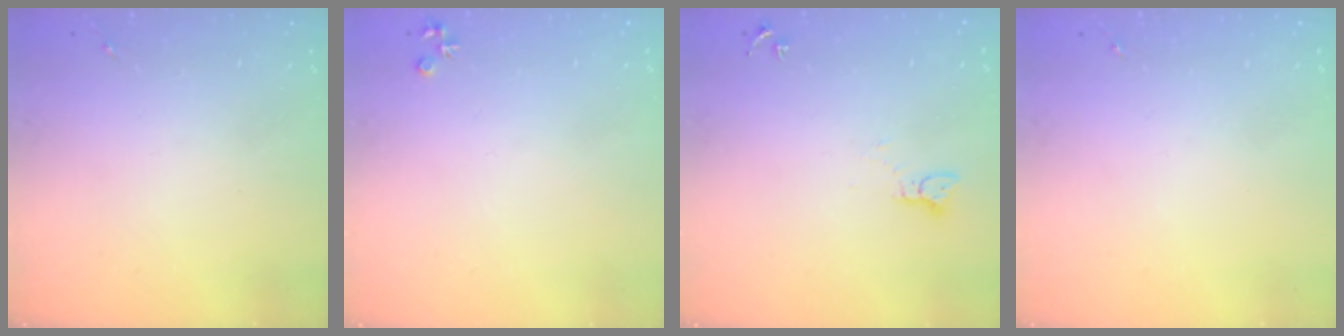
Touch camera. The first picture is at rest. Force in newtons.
{"total": 4.0, "press": 4.0, "slide": 0.6}
{"total": 3.2, "press": 3.2, "slide": 0.1}
{"total": 0.0}